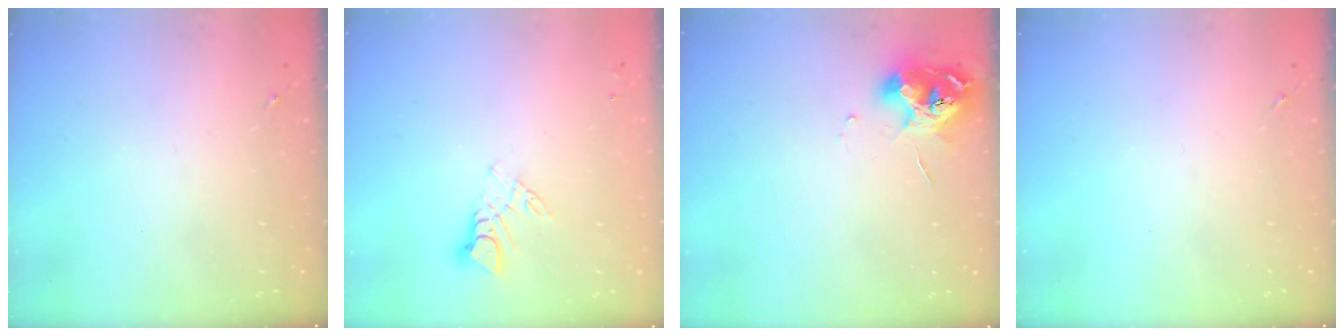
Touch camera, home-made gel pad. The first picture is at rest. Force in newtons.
{"total": 5.6, "press": 5.6, "slide": 0.5}
{"total": 10.6, "press": 10.6, "slide": 1.4}
{"total": 0.0}